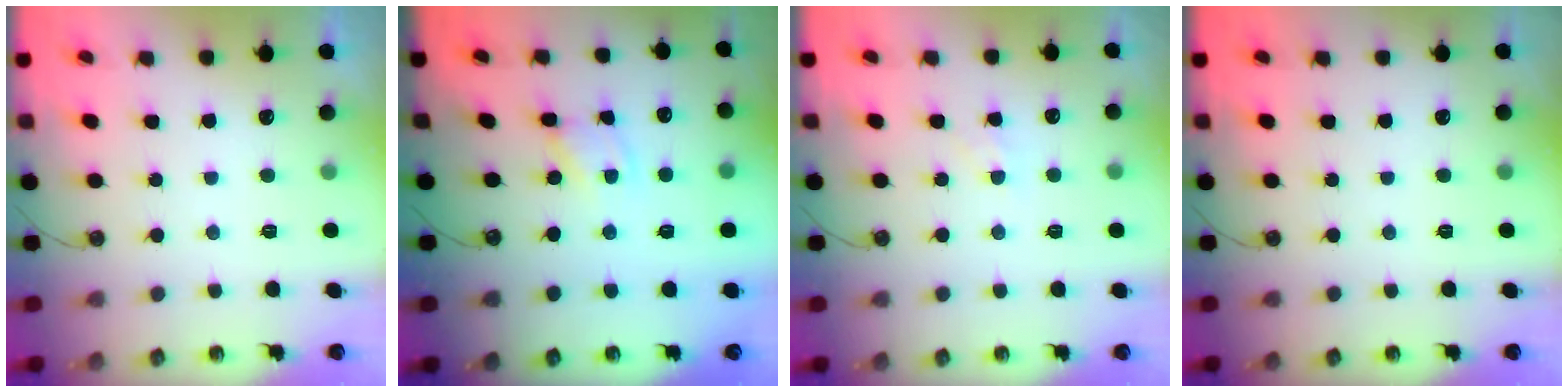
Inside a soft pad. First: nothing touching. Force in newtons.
{"total": 2.8, "press": 2.8, "slide": 0.1}
{"total": 5.4, "press": 5.4, "slide": 0.7}
{"total": 0.0}